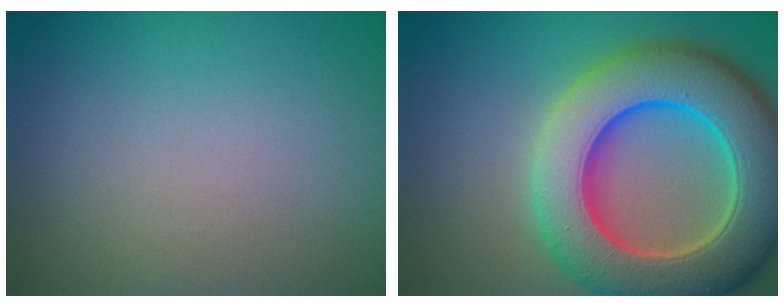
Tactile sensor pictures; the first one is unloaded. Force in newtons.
{"total": 12.8, "press": 12.8, "slide": 0.6}